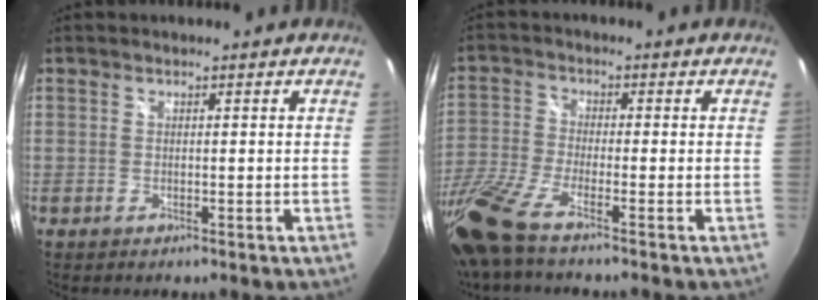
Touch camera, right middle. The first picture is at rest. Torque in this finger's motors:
{"motor_torque": [1.22, -0.92, 0.24, 0.17]}